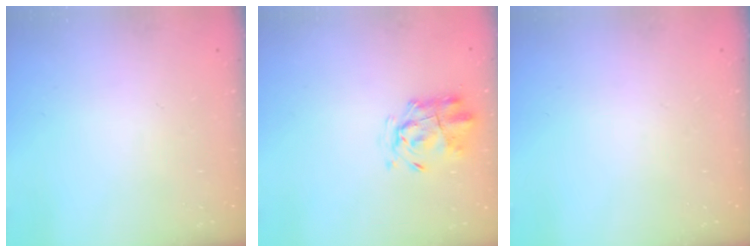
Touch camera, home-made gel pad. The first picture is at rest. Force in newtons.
{"total": 3.4, "press": 3.1, "slide": 1.4}
{"total": 0.0}